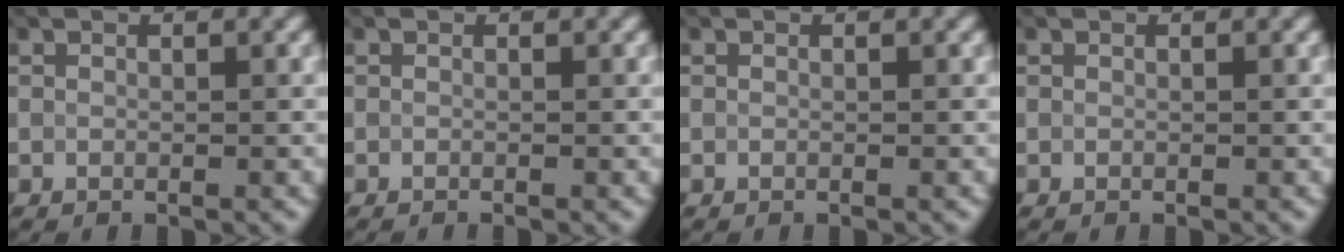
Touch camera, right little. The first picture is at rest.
{"total": 0.0}
{"total": 0.0}
{"total": 0.0}